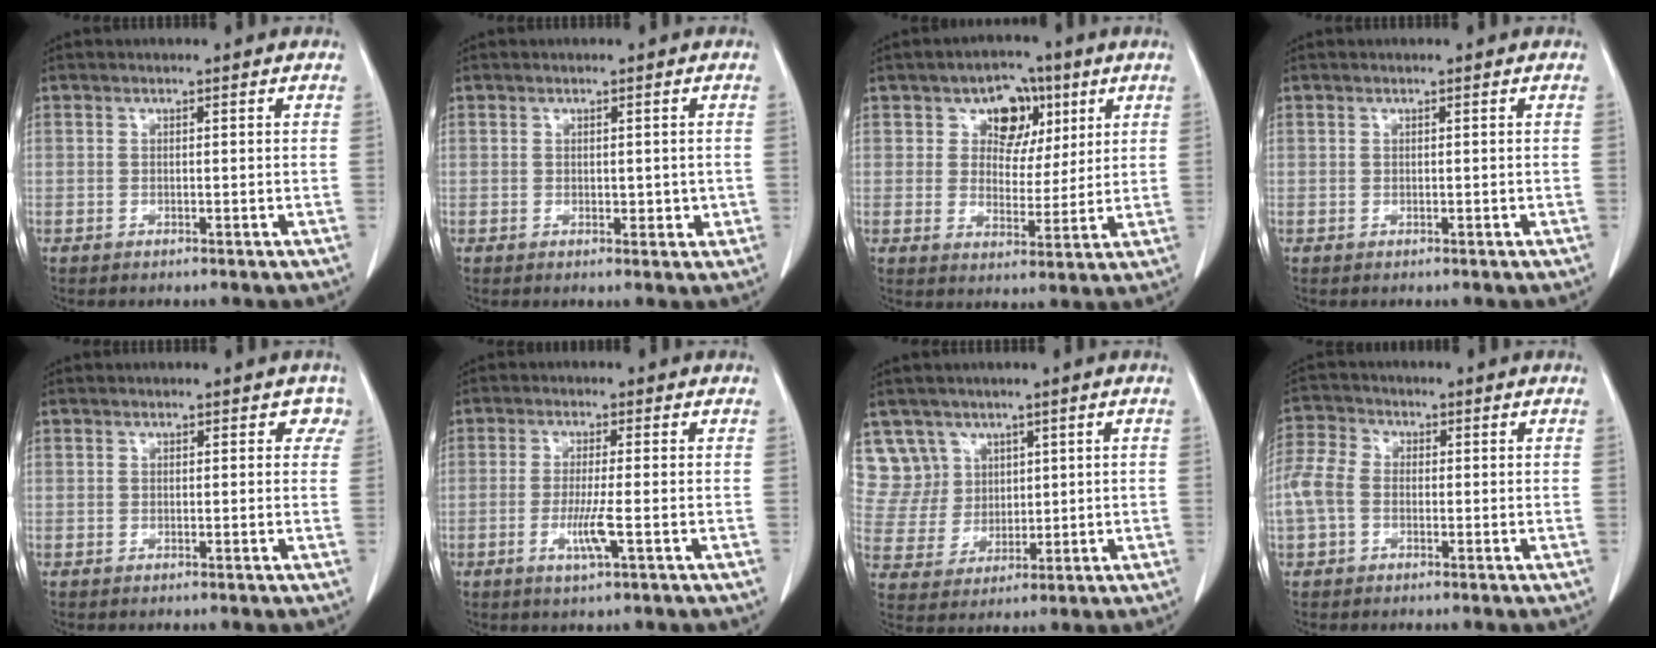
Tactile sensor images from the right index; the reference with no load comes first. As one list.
[{"total": 1.9, "force": [0.0, 1.2, 1.5], "torque": [-0.018, 0.001, 0.005]}, {"total": 7.2, "force": [3.3, 5.2, 3.8], "torque": [-0.043, 0.016, 0.050]}, {"total": 0.0}, {"total": 1.9, "force": [1.0, 1.5, 0.6], "torque": [0.017, 0.004, -0.001]}, {"total": 4.4, "force": [-1.4, -0.2, 4.2], "torque": [-0.084, -0.011, -0.026]}, {"total": 7.4, "force": [4.3, 6.0, -0.4], "torque": [0.008, 0.019, 0.098]}, {"total": 7.2, "force": [-0.9, 5.3, 4.7], "torque": [-0.126, 0.021, -0.023]}]